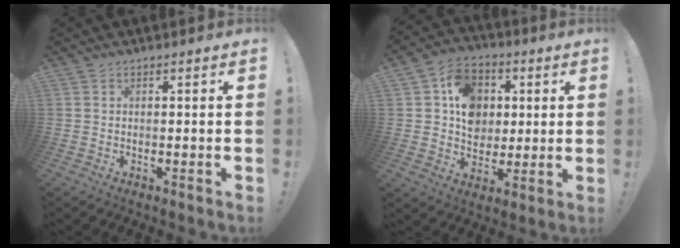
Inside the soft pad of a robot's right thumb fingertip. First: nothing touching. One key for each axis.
{"total": 13.6, "fx": 2.8, "fy": 11.6, "fz": 6.5, "tx": -0.093, "ty": 0.004, "tz": 0.062}